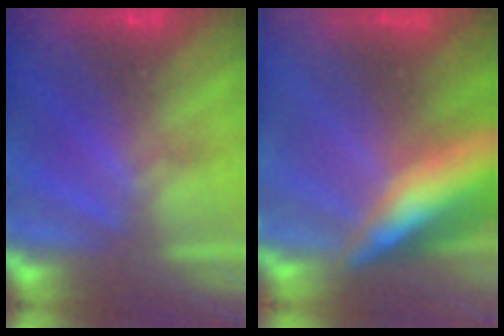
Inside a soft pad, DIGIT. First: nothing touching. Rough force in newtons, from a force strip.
{"total": 7.6}